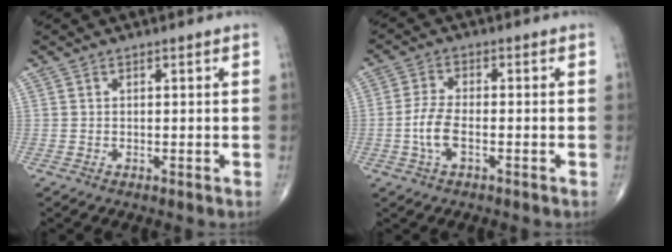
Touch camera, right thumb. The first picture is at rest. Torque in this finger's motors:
{"motor_torque": [-0.16, 0.41, 0.85, 0.13, 0.23]}